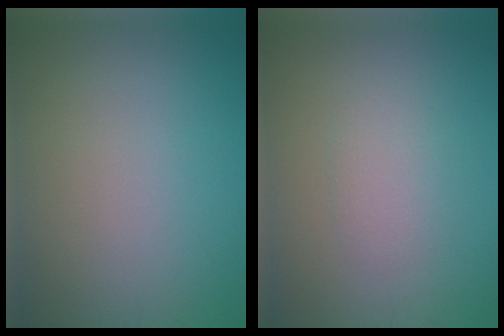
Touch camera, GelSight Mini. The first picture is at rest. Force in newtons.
{"total": 1.8, "press": 1.8, "slide": 0.1}